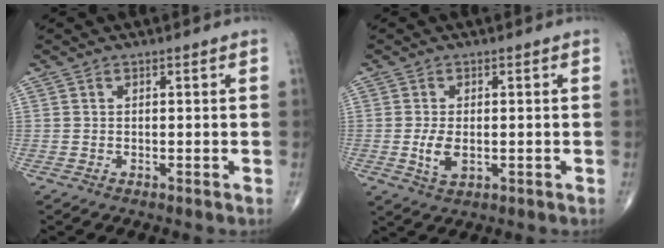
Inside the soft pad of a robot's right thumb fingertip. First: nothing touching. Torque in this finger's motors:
{"motor_torque": [-0.25, 0.30, 0.56, 0.30, 0.12]}